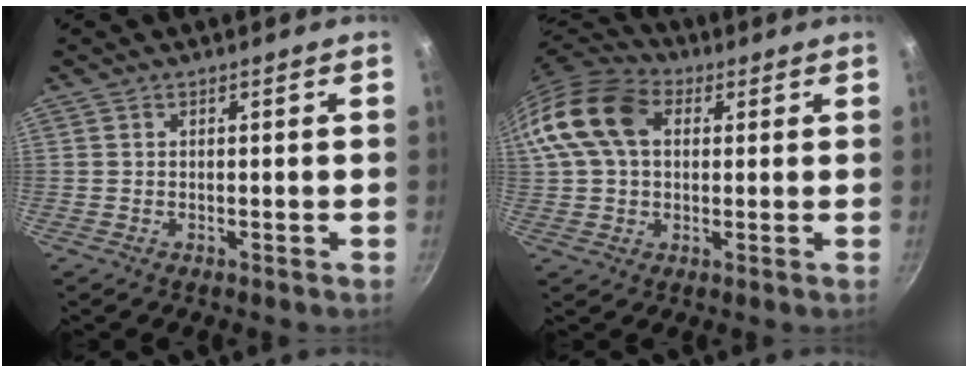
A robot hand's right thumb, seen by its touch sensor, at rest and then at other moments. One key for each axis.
{"total": 14.5, "fx": 3.4, "fy": 10.1, "fz": 9.9, "tx": -0.176, "ty": 0.023, "tz": 0.044}